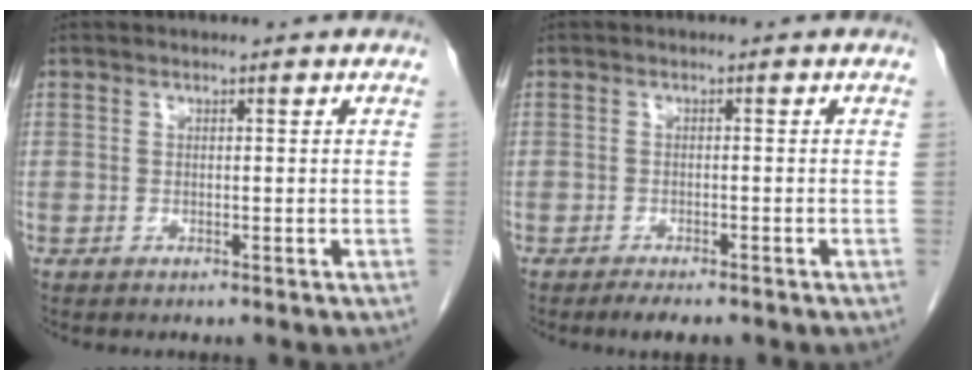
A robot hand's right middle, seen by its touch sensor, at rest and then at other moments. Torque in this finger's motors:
{"motor_torque": [0.45, -0.23, -0.05, -0.01]}